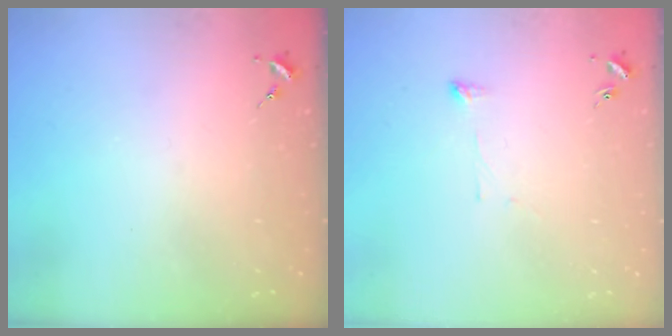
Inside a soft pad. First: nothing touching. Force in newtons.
{"total": 4.5, "press": 4.4, "slide": 0.4}